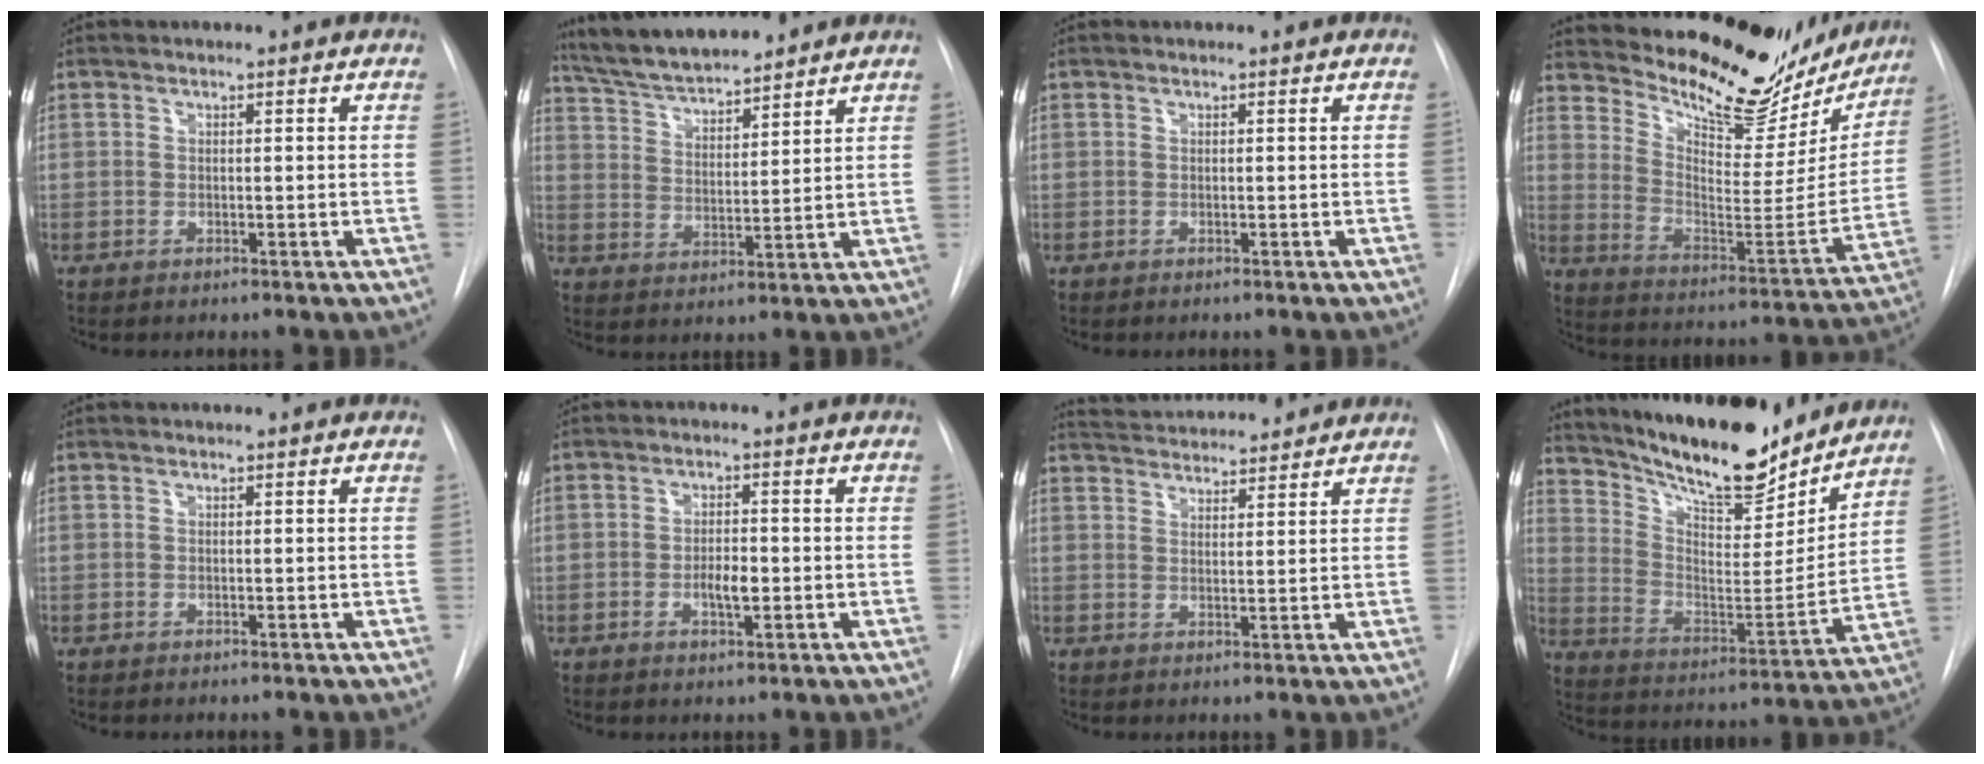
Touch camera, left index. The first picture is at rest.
{"total": 11.4, "force": [10.5, 1.7, 4.1], "torque": [-0.075, 0.019, 0.191]}
{"total": 0.0}
{"total": 23.1, "force": [20.0, 7.8, 8.4], "torque": [-0.131, -0.040, 0.273]}
{"total": 0.0}
{"total": 3.4, "force": [-0.8, 1.2, 3.1], "torque": [-0.053, 0.002, -0.013]}
{"total": 11.3, "force": [10.8, 1.6, 2.9], "torque": [-0.049, 0.022, 0.159]}
{"total": 20.9, "force": [18.2, 4.7, 9.0], "torque": [-0.161, -0.016, 0.289]}